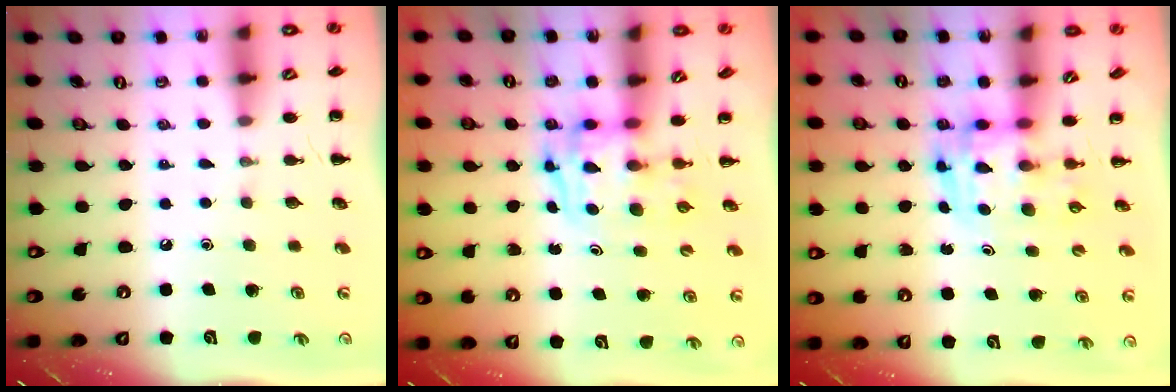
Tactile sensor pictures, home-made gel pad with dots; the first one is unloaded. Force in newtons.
{"total": 3.4, "press": 3.4, "slide": 0.6}
{"total": 3.5, "press": 3.5, "slide": 0.6}